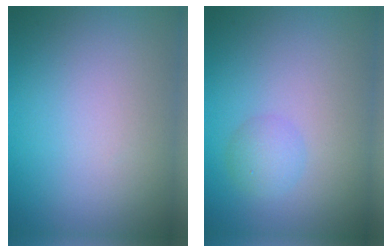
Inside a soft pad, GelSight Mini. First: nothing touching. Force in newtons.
{"total": 1.7, "press": 1.7, "slide": 0.0}